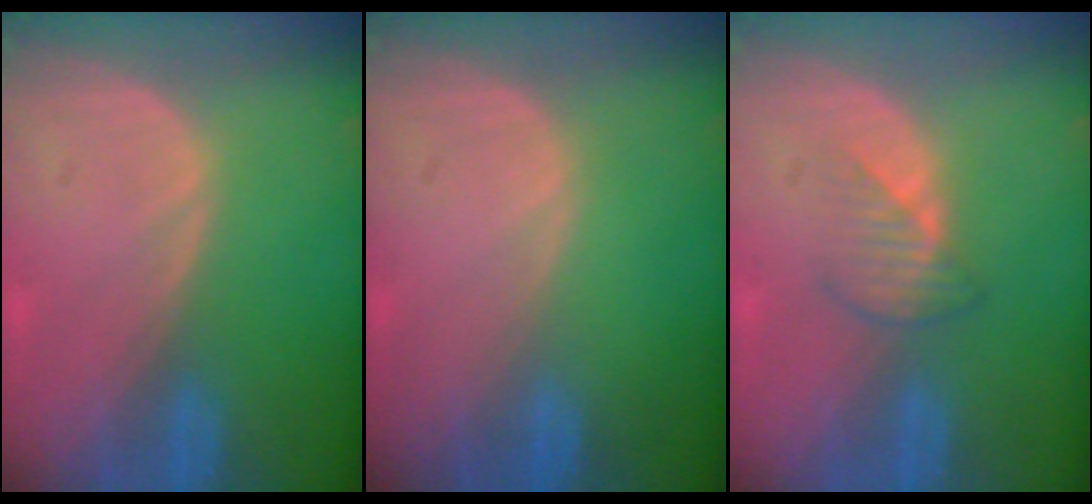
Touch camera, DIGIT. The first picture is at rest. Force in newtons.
{"total": 0.0}
{"total": 3.0, "press": 2.9, "slide": 0.7}